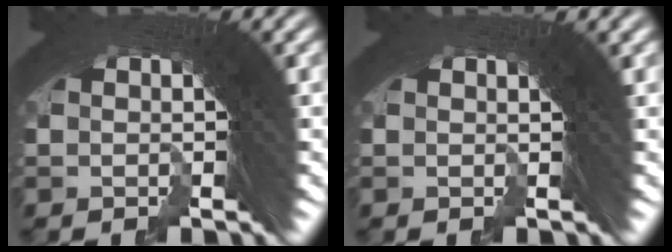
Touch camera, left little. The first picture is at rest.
{"total": 1.4, "force": [0.9, -0.6, 0.9], "torque": [-0.016, 0.007, 0.015]}